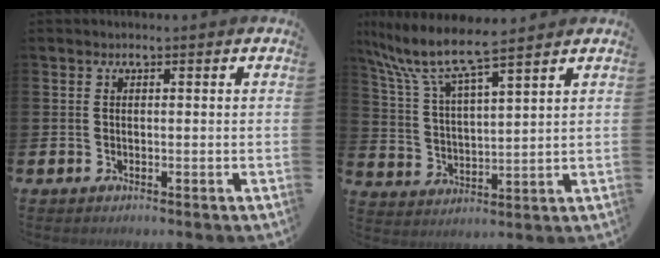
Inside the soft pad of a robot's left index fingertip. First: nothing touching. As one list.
[{"total": 8.2, "force": [7.4, 0.8, 3.5], "torque": [-0.105, -0.043, 0.127]}]